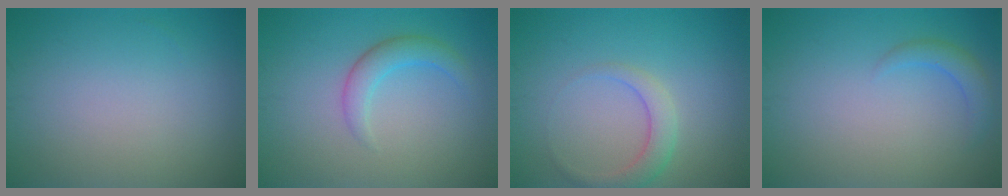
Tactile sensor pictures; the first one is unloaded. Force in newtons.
{"total": 2.5, "press": 2.5, "slide": 0.0}
{"total": 2.5, "press": 2.5, "slide": 0.1}
{"total": 1.8, "press": 1.8, "slide": 0.2}